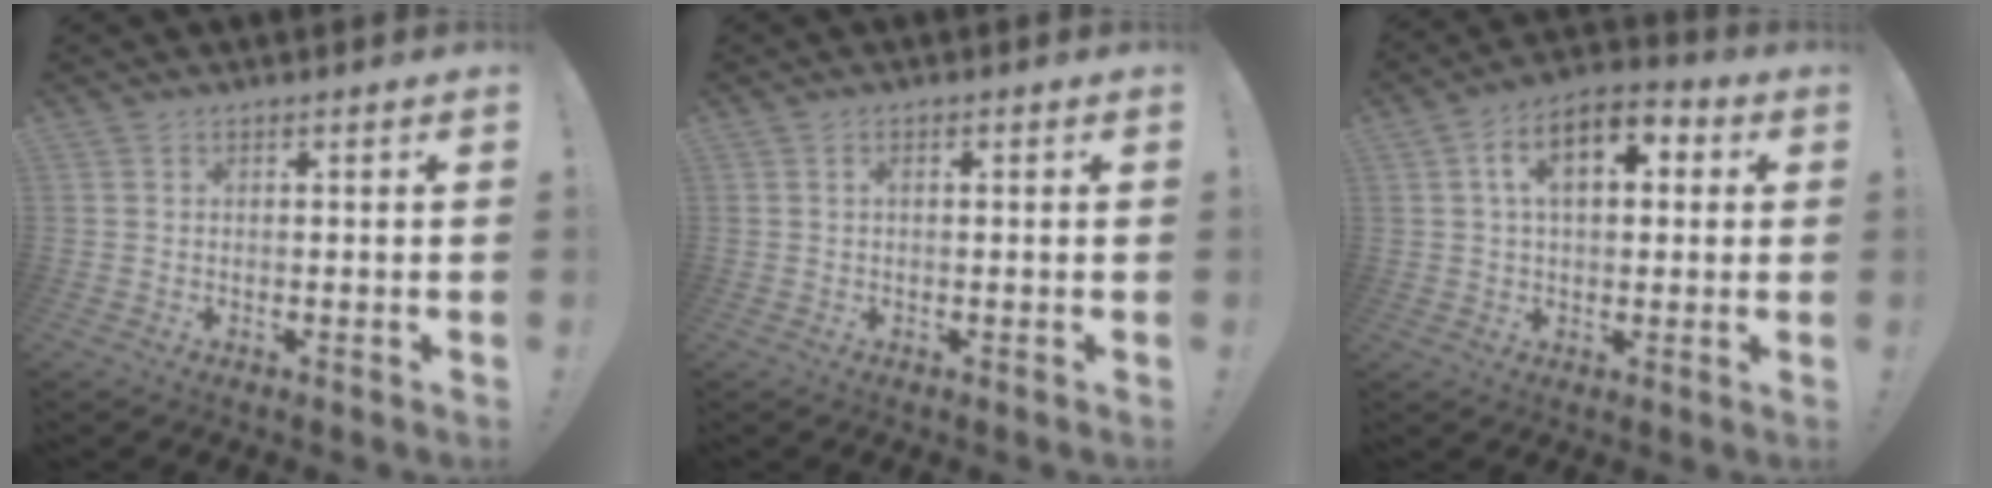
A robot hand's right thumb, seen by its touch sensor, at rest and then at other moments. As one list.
[{"total": 1.2, "force": [0.0, 0.5, 1.1], "torque": [-0.013, 0.002, -0.003]}, {"total": 11.8, "force": [3.4, 6.8, 9.1], "torque": [-0.136, 0.003, 0.056]}]